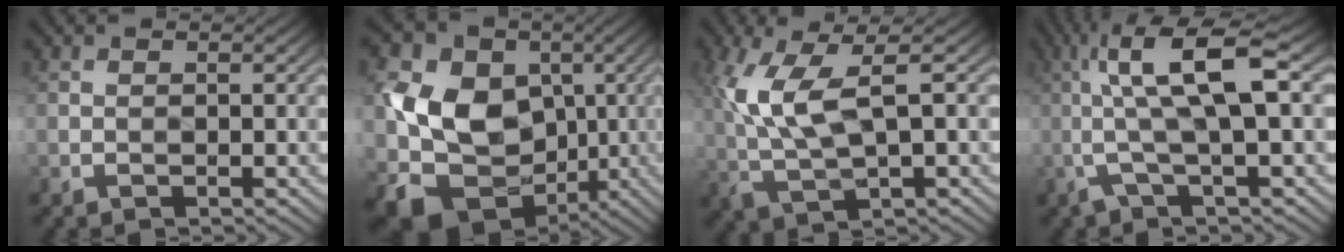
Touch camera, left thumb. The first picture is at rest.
{"total": 13.5, "force": [-1.0, 10.8, 8.0], "torque": [-0.178, -0.026, -0.020]}
{"total": 9.1, "force": [1.9, 3.2, 8.3], "torque": [-0.201, -0.001, 0.037]}
{"total": 9.6, "force": [1.1, 1.9, 9.3], "torque": [-0.174, 0.026, 0.012]}